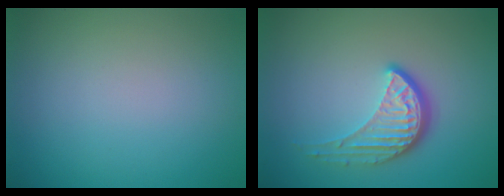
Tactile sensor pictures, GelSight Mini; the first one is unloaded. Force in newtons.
{"total": 4.0, "press": 2.9, "slide": 2.8}